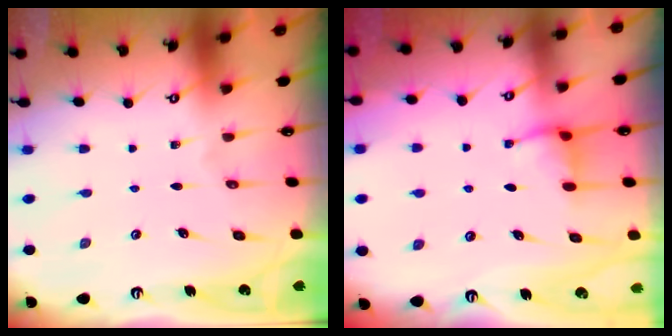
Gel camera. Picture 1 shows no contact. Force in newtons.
{"total": 3.0, "press": 3.0, "slide": 0.3}